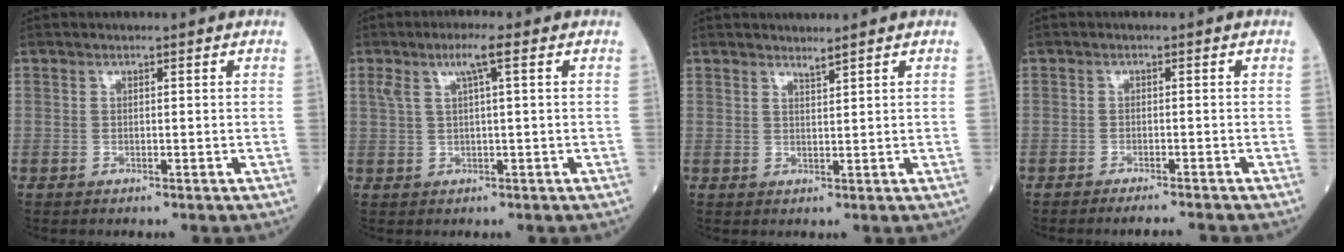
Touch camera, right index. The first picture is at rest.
{"total": 3.5, "force": [1.6, -0.2, 3.1], "torque": [-0.069, 0.016, 0.036]}
{"total": 1.2, "force": [1.1, -0.4, 0.2], "torque": [-0.013, -0.010, 0.025]}
{"total": 3.5, "force": [-3.2, -0.4, 1.2], "torque": [-0.012, -0.008, -0.045]}